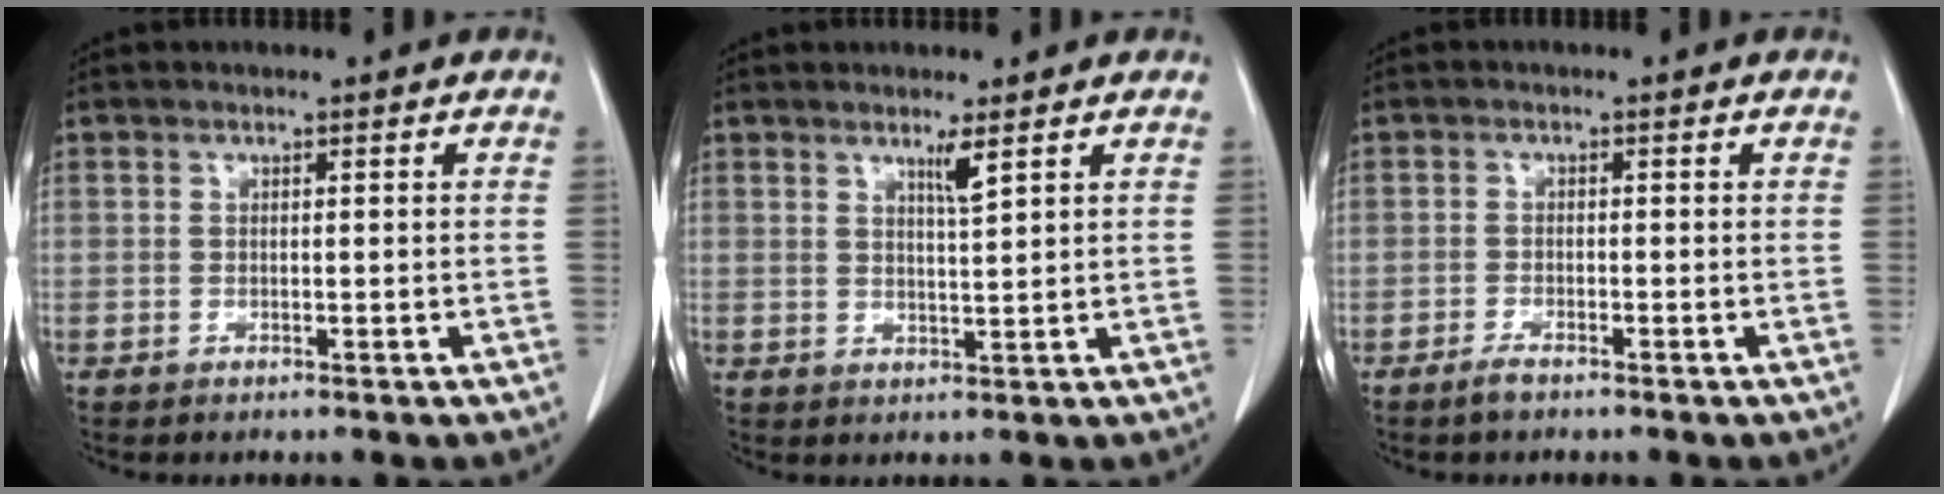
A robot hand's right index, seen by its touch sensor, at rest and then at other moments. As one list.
[{"total": 2.5, "force": [1.6, -0.5, 1.8], "torque": [-0.035, -0.010, 0.031]}, {"total": 1.7, "force": [-1.5, 0.2, 0.9], "torque": [-0.025, -0.004, -0.028]}]